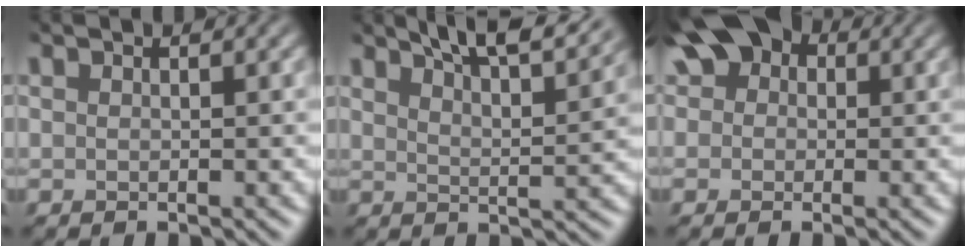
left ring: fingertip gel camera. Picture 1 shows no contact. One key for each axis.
{"total": 8.4, "fx": 6.7, "fy": 2.1, "fz": 4.6, "tx": -0.070, "ty": 0.007, "tz": 0.066}
{"total": 5.4, "fx": 2.2, "fy": 4.1, "fz": 2.7, "tx": -0.076, "ty": 0.008, "tz": 0.024}